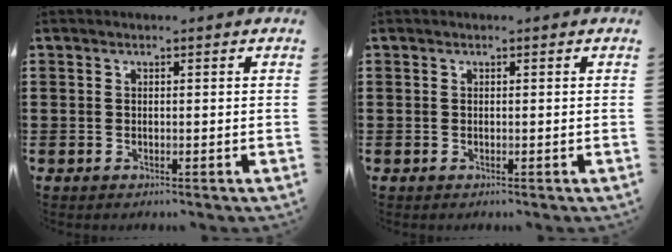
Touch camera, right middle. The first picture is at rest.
{"total": 0.0}